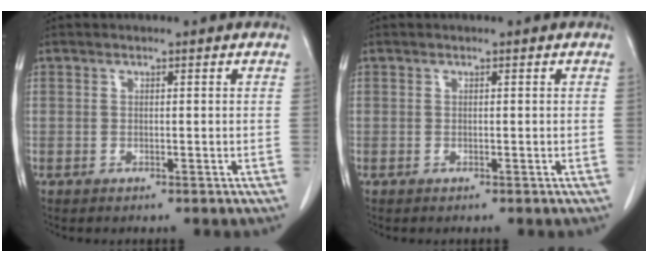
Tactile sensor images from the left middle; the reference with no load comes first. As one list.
[{"total": 0.0}]